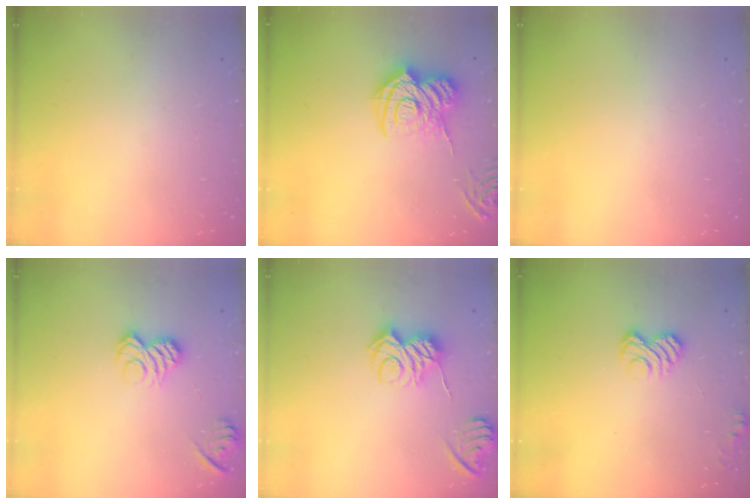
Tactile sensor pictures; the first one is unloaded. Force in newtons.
{"total": 16.0, "press": 15.9, "slide": 1.7}
{"total": 0.0}
{"total": 8.7, "press": 8.7, "slide": 0.3}
{"total": 8.0, "press": 8.0, "slide": 0.7}
{"total": 6.0, "press": 5.8, "slide": 1.3}